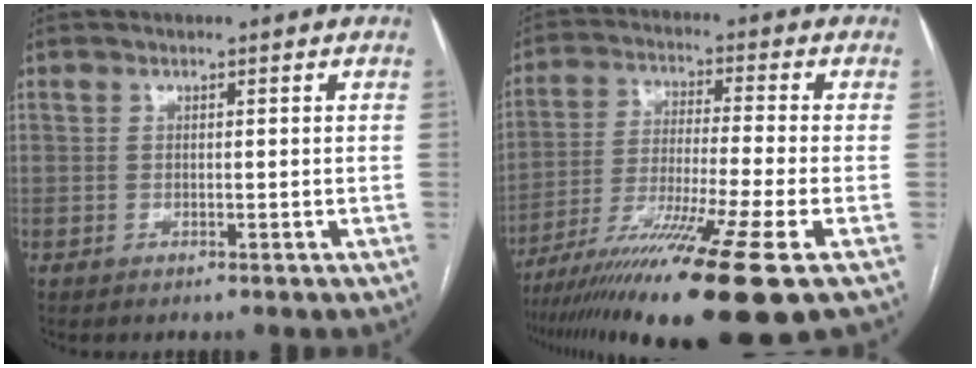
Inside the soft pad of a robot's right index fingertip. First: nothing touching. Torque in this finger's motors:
{"motor_torque": [2.10, -0.04, 1.06, 0.21]}